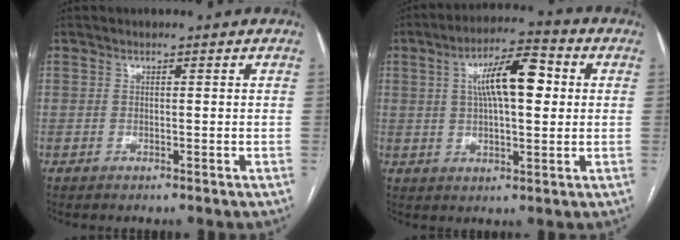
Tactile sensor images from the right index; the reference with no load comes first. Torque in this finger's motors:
{"motor_torque": [1.16, -0.24, 0.39, 0.17]}